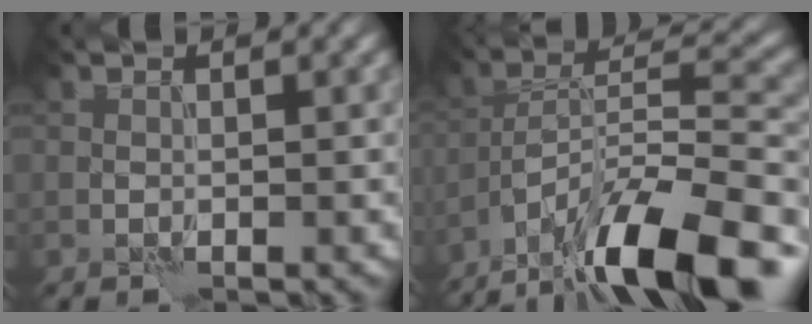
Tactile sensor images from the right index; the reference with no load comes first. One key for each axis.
{"total": 14.4, "fx": -10.4, "fy": 3.9, "fz": 9.1, "tx": -0.156, "ty": 0.012, "tz": -0.182}